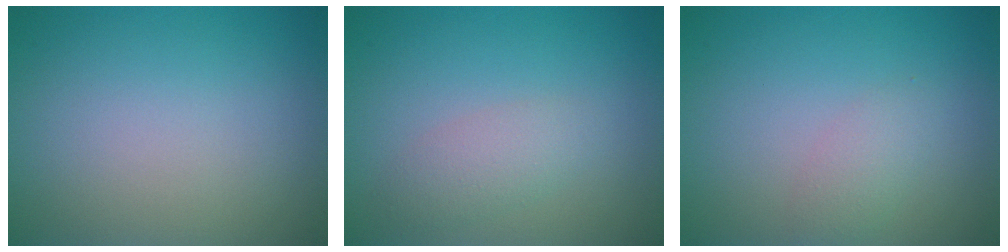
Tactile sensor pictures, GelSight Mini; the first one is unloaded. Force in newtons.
{"total": 2.1, "press": 2.1, "slide": 0.0}
{"total": 1.5, "press": 1.5, "slide": 0.1}